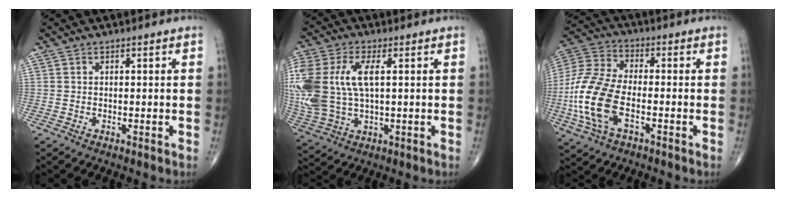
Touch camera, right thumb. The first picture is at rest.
{"total": 19.2, "force": [2.6, 10.2, 16.0], "torque": [-0.395, 0.005, 0.054]}
{"total": 15.7, "force": [-4.1, 7.9, 12.9], "torque": [-0.289, 0.017, -0.081]}